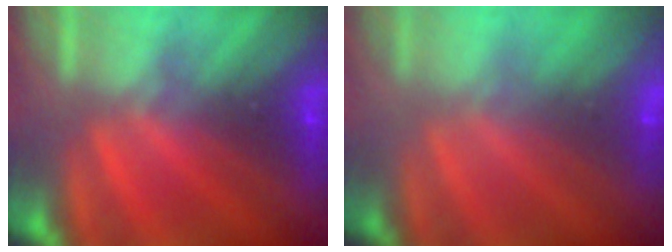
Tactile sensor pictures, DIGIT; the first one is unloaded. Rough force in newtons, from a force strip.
{"total": 3.1}